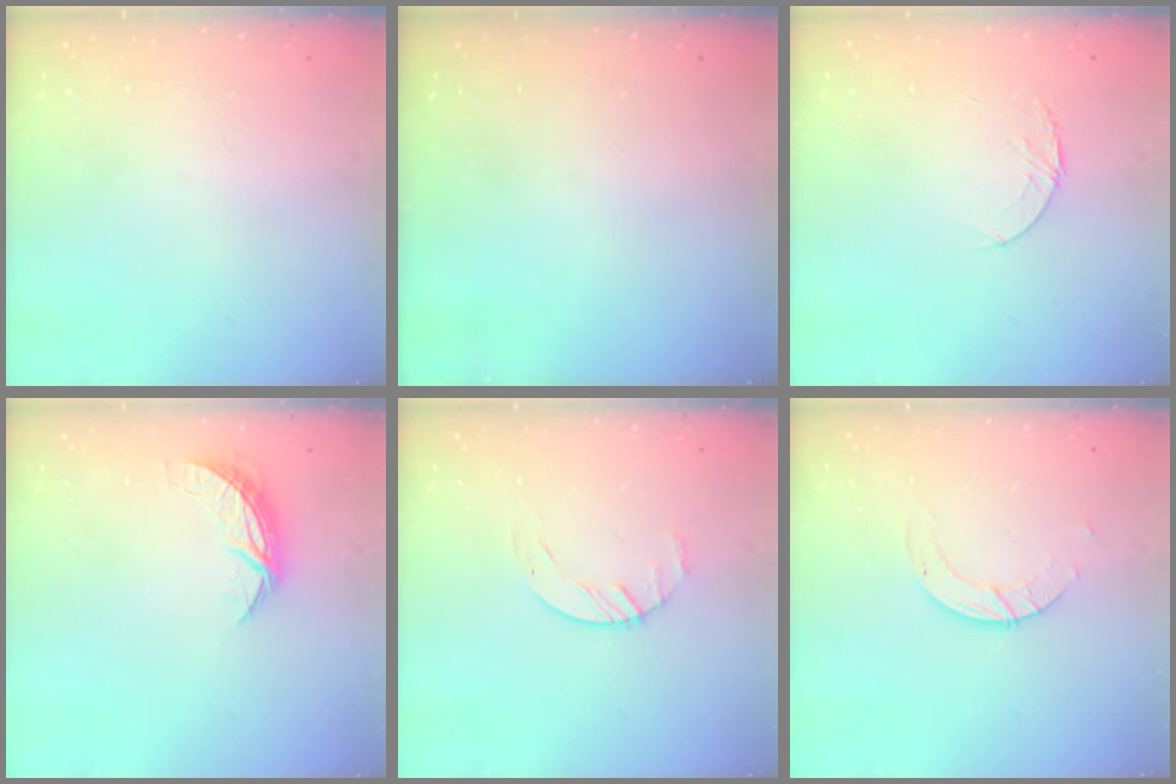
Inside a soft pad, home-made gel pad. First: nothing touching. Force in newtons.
{"total": 0.0}
{"total": 4.0, "press": 3.9, "slide": 0.5}
{"total": 6.5, "press": 6.5, "slide": 0.4}
{"total": 2.1, "press": 2.1, "slide": 0.3}
{"total": 2.8, "press": 2.8, "slide": 0.3}